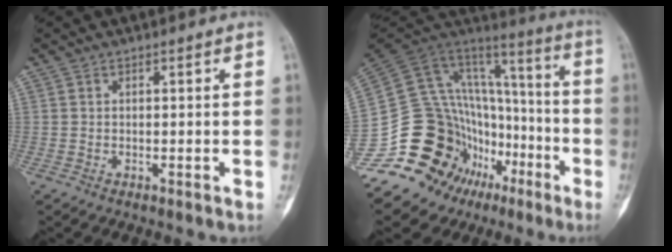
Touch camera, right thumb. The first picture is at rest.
{"total": 29.0, "force": [-12.2, 21.8, 14.8], "torque": [-0.204, 0.167, -0.179]}